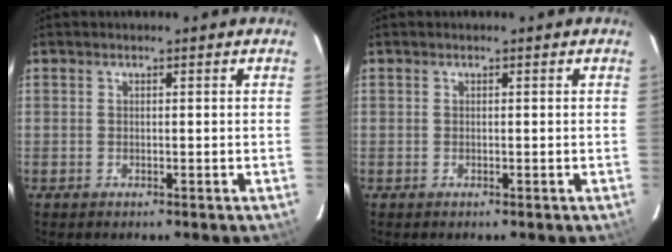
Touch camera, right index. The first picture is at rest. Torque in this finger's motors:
{"motor_torque": [0.14, 0.18, 0.04, 0.00]}